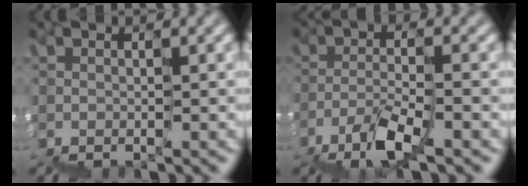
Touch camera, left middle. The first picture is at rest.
{"total": 3.4, "force": [-2.3, 0.6, 2.4], "torque": [-0.053, 0.005, -0.045]}